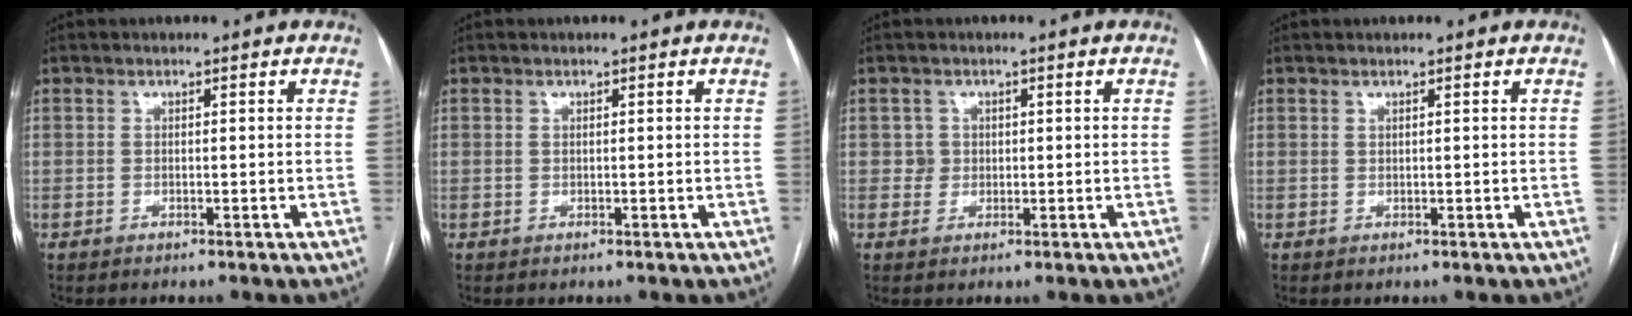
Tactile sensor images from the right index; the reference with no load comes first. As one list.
[{"total": 0.0}, {"total": 1.8, "force": [0.3, 1.7, 0.0], "torque": [0.008, 0.003, 0.002]}, {"total": 0.0}]